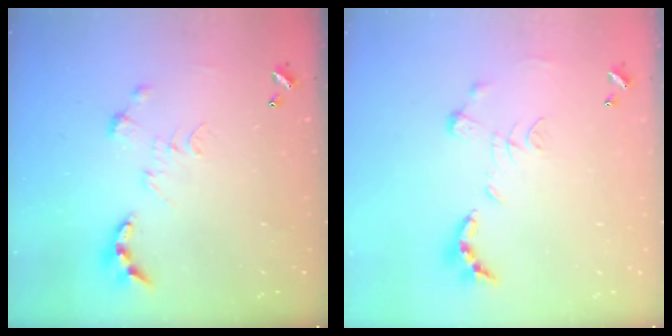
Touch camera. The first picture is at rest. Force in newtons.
{"total": 1.3, "press": 1.2, "slide": 0.3}